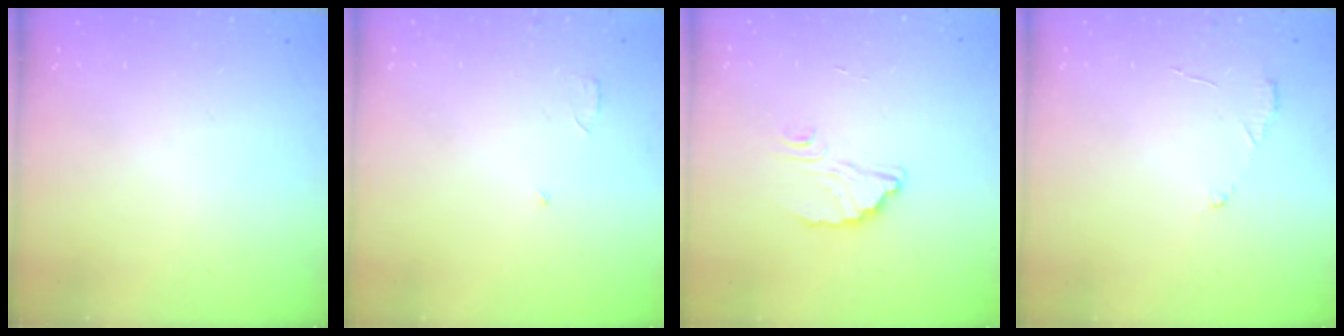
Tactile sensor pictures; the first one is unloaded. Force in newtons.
{"total": 2.6, "press": 2.6, "slide": 0.2}
{"total": 2.6, "press": 2.6, "slide": 0.1}
{"total": 3.0, "press": 3.0, "slide": 0.3}